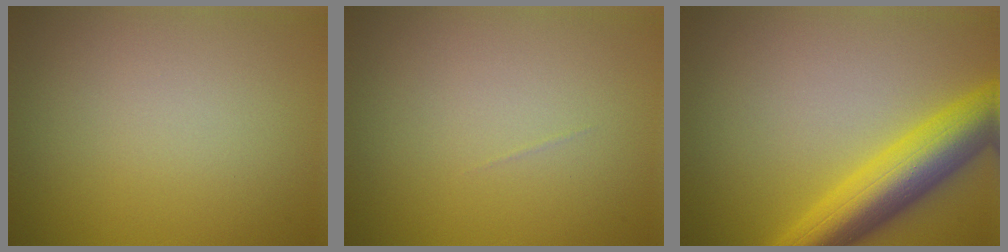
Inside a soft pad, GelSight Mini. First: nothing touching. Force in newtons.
{"total": 0.0}
{"total": 8.2, "press": 8.2, "slide": 0.3}